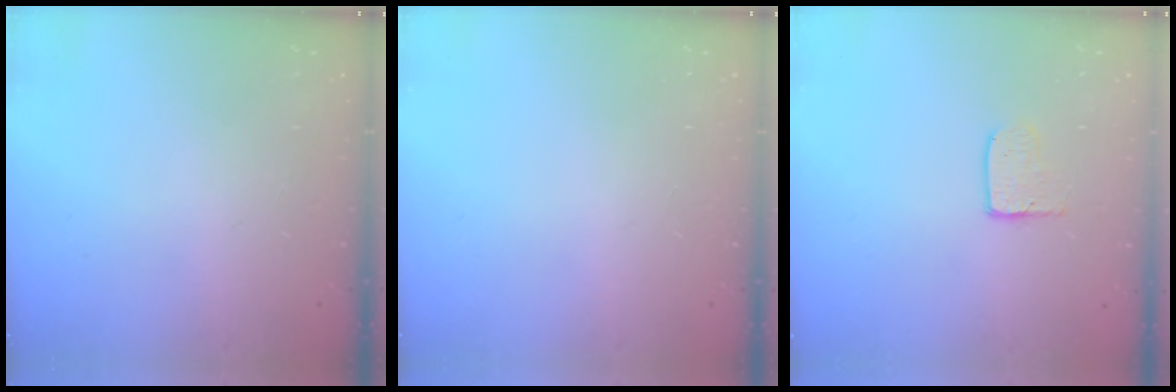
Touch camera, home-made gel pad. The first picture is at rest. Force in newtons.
{"total": 0.0}
{"total": 4.0, "press": 4.0, "slide": 0.4}